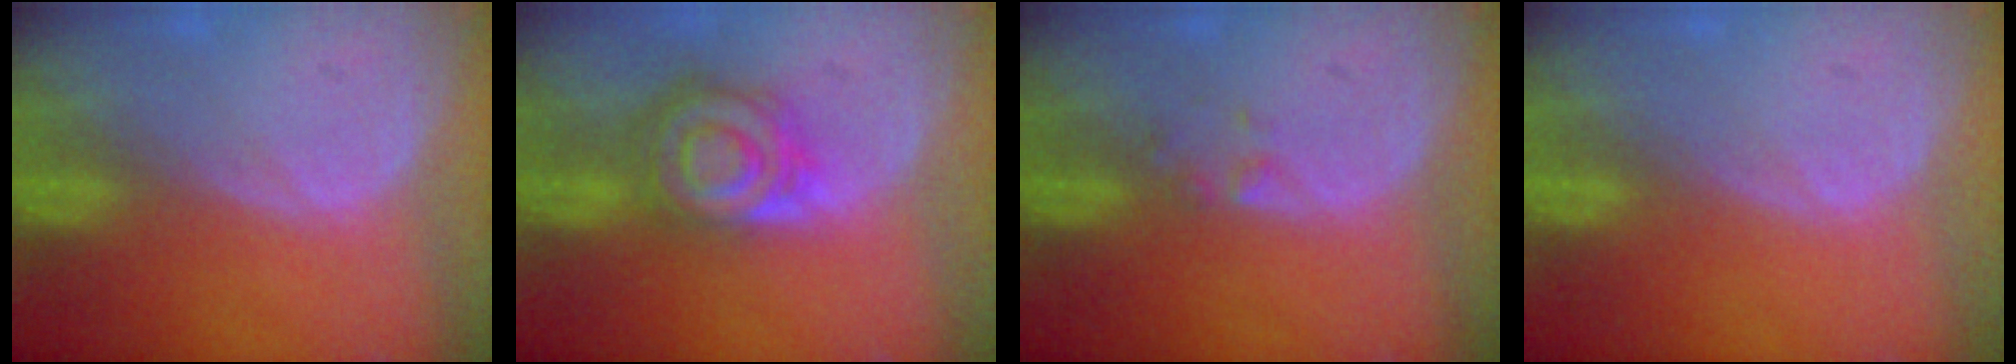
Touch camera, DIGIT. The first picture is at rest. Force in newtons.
{"total": 8.1, "press": 7.1, "slide": 3.9}
{"total": 1.2, "press": 1.2, "slide": 0.1}
{"total": 0.0}